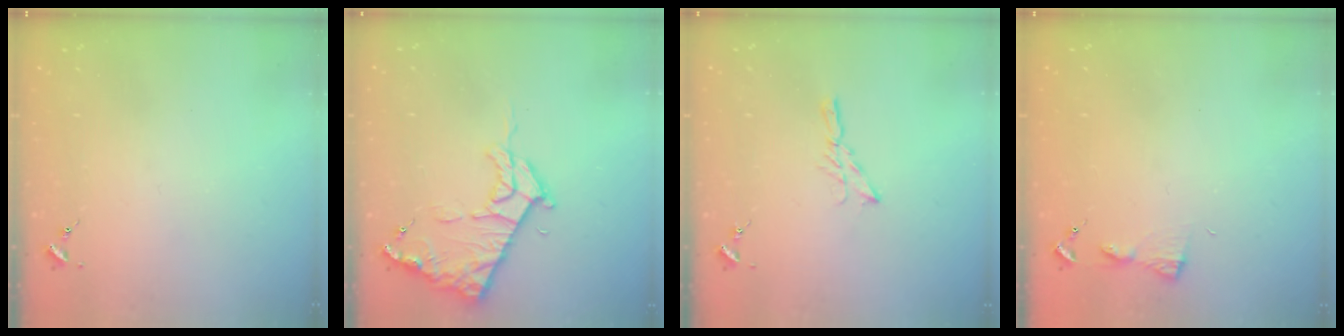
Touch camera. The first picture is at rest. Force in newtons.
{"total": 12.0, "press": 12.0, "slide": 1.2}
{"total": 5.8, "press": 5.7, "slide": 0.6}
{"total": 4.2, "press": 4.2, "slide": 0.5}